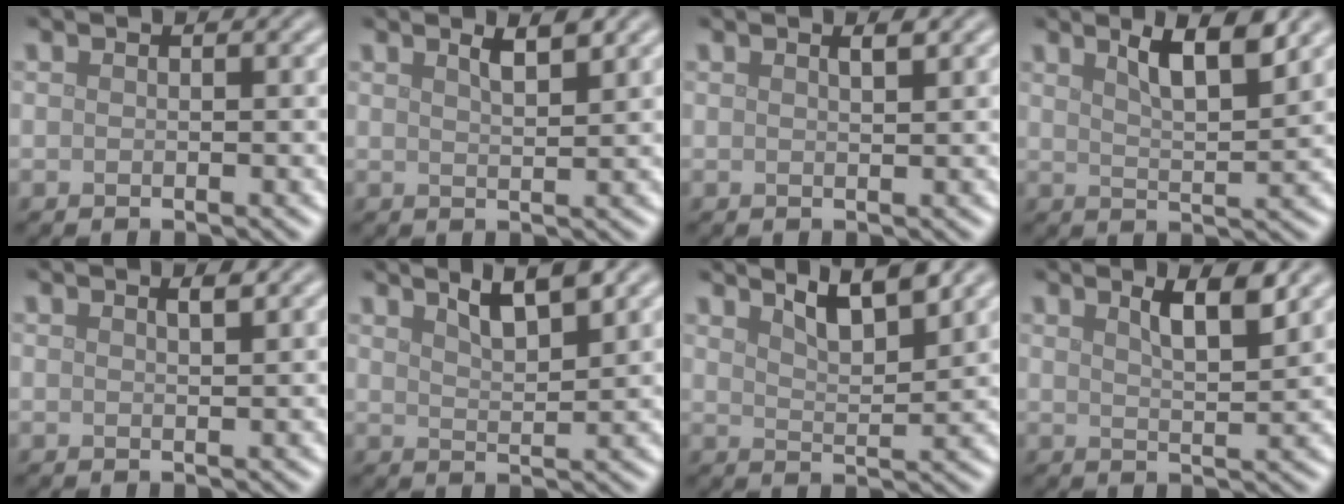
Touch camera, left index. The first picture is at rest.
{"total": 2.5, "force": [1.7, 0.6, 1.7], "torque": [-0.019, 0.005, 0.026]}
{"total": 1.0, "force": [0.7, 0.2, 0.7], "torque": [-0.010, 0.001, 0.011]}
{"total": 4.9, "force": [3.1, 1.0, 3.7], "torque": [-0.054, 0.005, 0.049]}
{"total": 1.1, "force": [0.8, 0.2, 0.8], "torque": [-0.010, 0.002, 0.011]}
{"total": 4.1, "force": [2.9, 0.9, 2.7], "torque": [-0.040, 0.010, 0.049]}
{"total": 4.5, "force": [3.5, 0.9, 2.7], "torque": [-0.041, 0.010, 0.052]}
{"total": 3.9, "force": [2.3, 0.8, 3.0], "torque": [-0.043, 0.004, 0.037]}